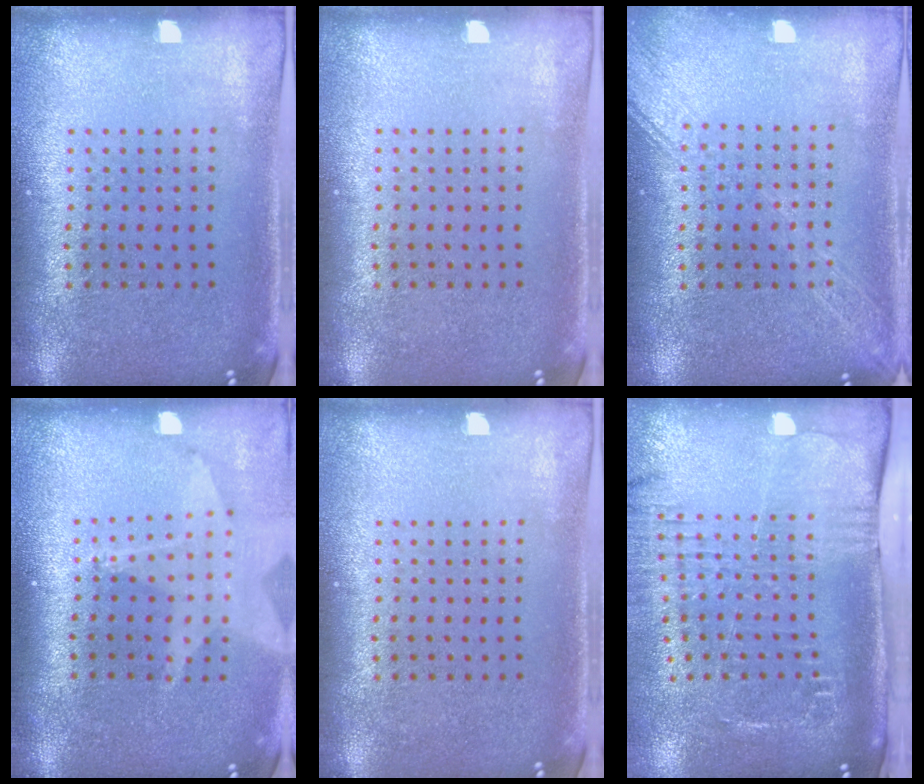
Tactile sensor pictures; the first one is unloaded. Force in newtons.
{"total": 0.0}
{"total": 1.7, "press": 1.7, "slide": 0.2}
{"total": 1.8, "press": 1.4, "slide": 1.0}
{"total": 0.0}
{"total": 2.6, "press": 2.1, "slide": 1.6}